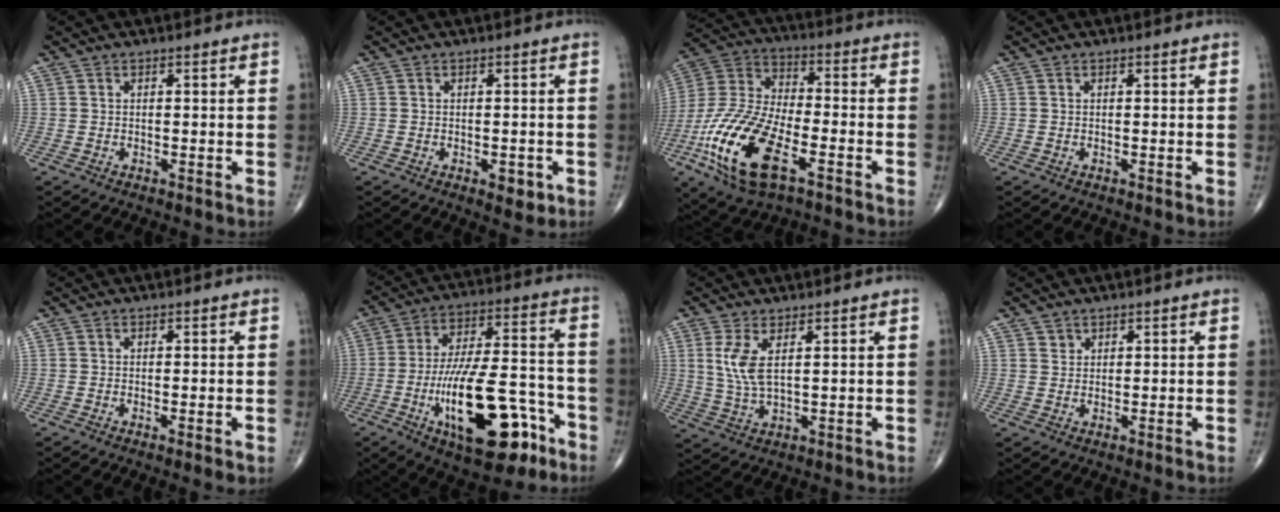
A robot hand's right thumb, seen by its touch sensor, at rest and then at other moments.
{"total": 3.1, "force": [-1.2, 1.7, 2.4], "torque": [-0.020, 0.001, -0.010]}
{"total": 20.9, "force": [-8.5, 9.1, 16.7], "torque": [-0.353, 0.017, -0.156]}
{"total": 0.0}
{"total": 1.7, "force": [-0.5, 0.3, 1.5], "torque": [-0.024, -0.005, -0.006]}
{"total": 22.7, "force": [-9.4, 9.2, 18.5], "torque": [-0.306, 0.047, -0.140]}
{"total": 6.0, "force": [1.9, 2.1, 5.3], "torque": [-0.119, -0.012, 0.048]}
{"total": 1.4, "force": [1.0, 1.0, 0.0], "torque": [0.016, -0.006, 0.012]}